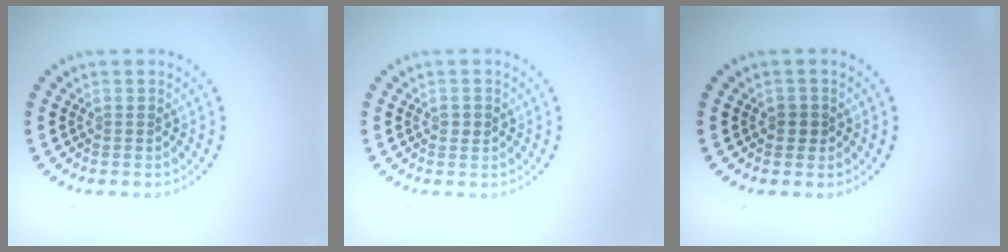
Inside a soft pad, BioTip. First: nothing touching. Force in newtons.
{"total": 0.9, "press": 0.9, "slide": 0.0}
{"total": 1.2, "press": 1.0, "slide": 0.6}